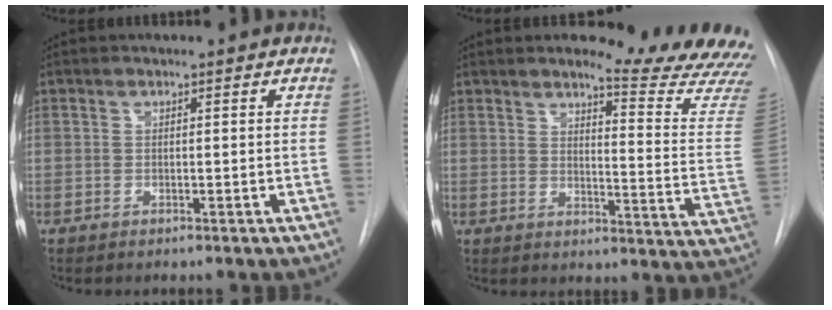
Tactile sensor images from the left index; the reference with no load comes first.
{"total": 16.4, "force": [15.4, -0.2, 5.5], "torque": [-0.065, -0.138, 0.164]}